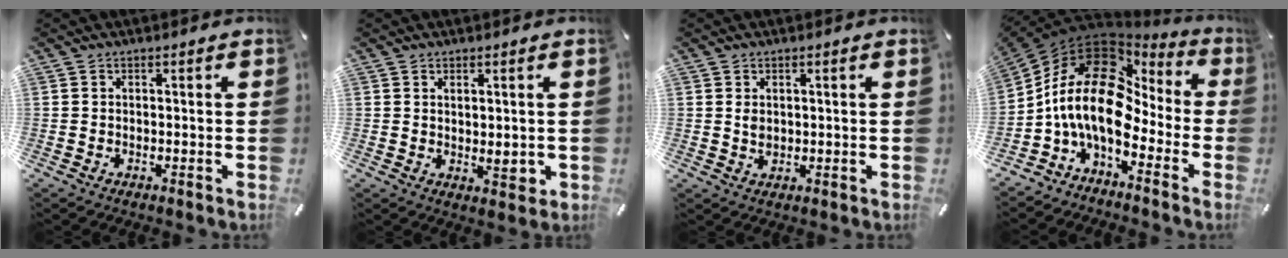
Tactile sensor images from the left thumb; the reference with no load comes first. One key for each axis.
{"total": 2.9, "fx": 0.7, "fy": 1.5, "fz": 2.3, "tx": -0.037, "ty": -0.002, "tz": 0.011}
{"total": 1.9, "fx": 0.3, "fy": 1.5, "fz": 1.2, "tx": -0.035, "ty": 0.001, "tz": 0.002}
{"total": 17.0, "fx": -1.3, "fy": 10.5, "fz": 13.3, "tx": -0.286, "ty": -0.002, "tz": -0.027}